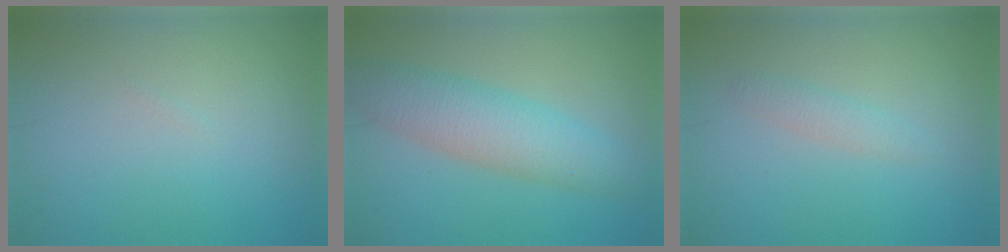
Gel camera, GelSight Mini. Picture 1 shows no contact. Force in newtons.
{"total": 5.0, "press": 5.0, "slide": 0.1}
{"total": 1.3, "press": 1.3, "slide": 0.0}